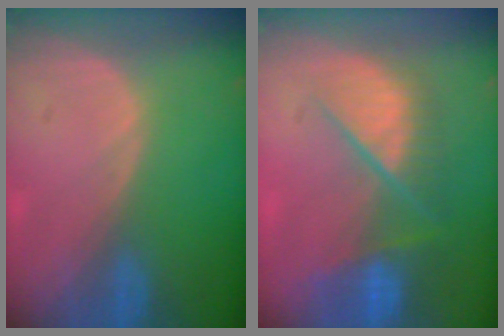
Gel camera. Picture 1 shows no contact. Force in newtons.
{"total": 9.7, "press": 8.3, "slide": 5.1}